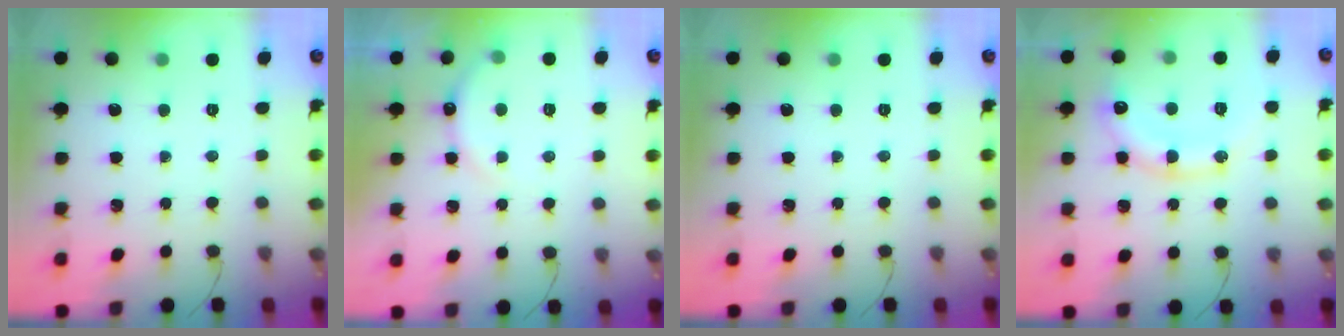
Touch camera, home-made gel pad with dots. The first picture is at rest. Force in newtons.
{"total": 6.5, "press": 6.4, "slide": 1.2}
{"total": 0.0}
{"total": 13.6, "press": 13.5, "slide": 1.3}